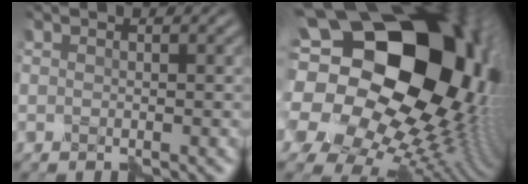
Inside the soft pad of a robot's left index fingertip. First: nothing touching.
{"total": 25.1, "force": [5.4, 19.2, 15.2], "torque": [-0.306, 0.025, 0.075]}